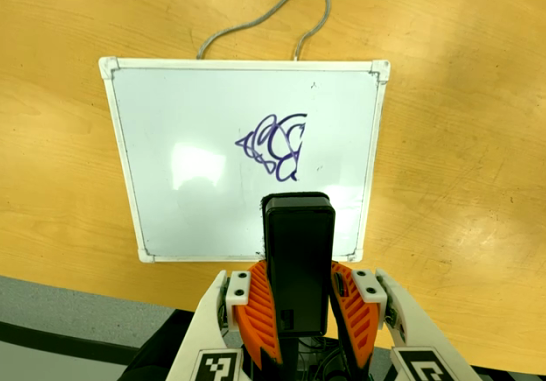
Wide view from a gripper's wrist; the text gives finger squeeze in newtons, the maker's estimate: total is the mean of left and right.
{"total": 9.5, "left": 8.0, "right": 11.0}